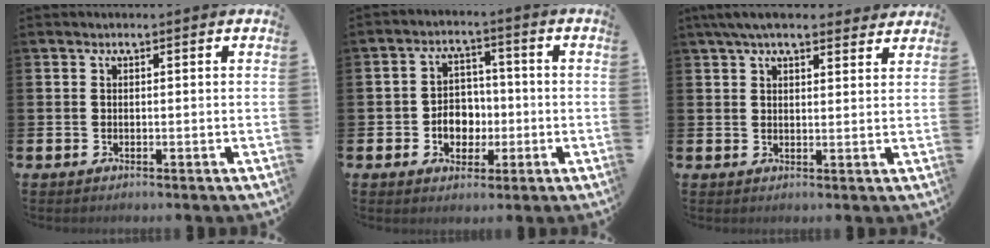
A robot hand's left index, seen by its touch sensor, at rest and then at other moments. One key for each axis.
{"total": 4.9, "fx": -1.1, "fy": 4.2, "fz": 2.3, "tx": -0.034, "ty": 0.004, "tz": -0.030}
{"total": 5.4, "fx": 4.7, "fy": 1.4, "fz": 2.1, "tx": -0.049, "ty": -0.010, "tz": 0.088}